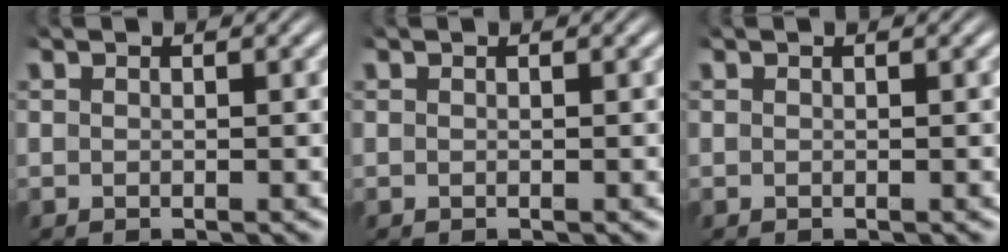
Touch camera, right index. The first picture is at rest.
{"total": 0.0}
{"total": 0.0}